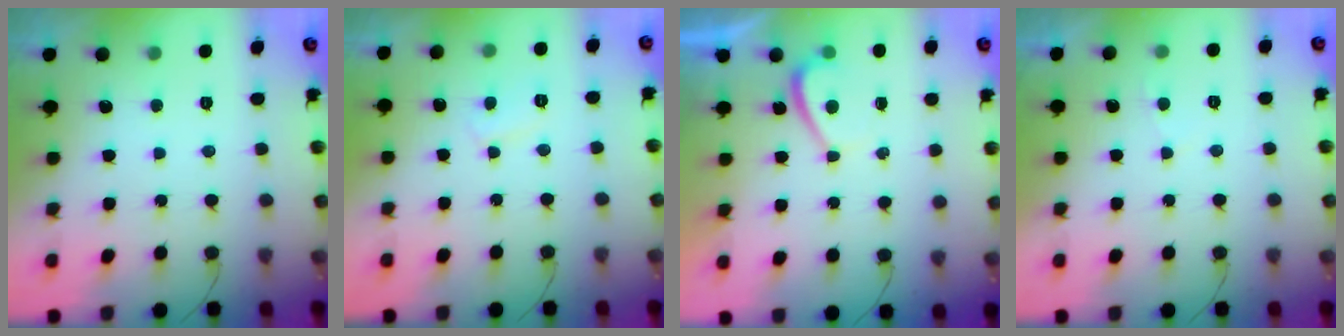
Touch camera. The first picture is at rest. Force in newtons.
{"total": 4.2, "press": 4.2, "slide": 0.5}
{"total": 2.0, "press": 1.9, "slide": 0.6}
{"total": 2.0, "press": 1.9, "slide": 0.3}